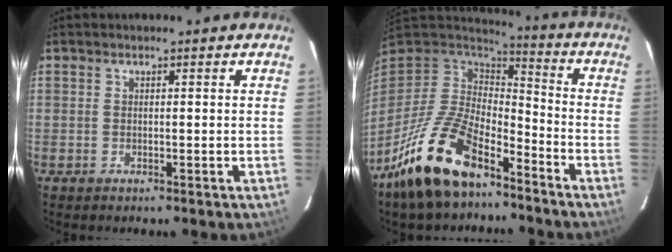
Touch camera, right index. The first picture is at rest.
{"total": 18.1, "force": [-12.3, 7.3, 11.1], "torque": [-0.233, -0.015, -0.227]}